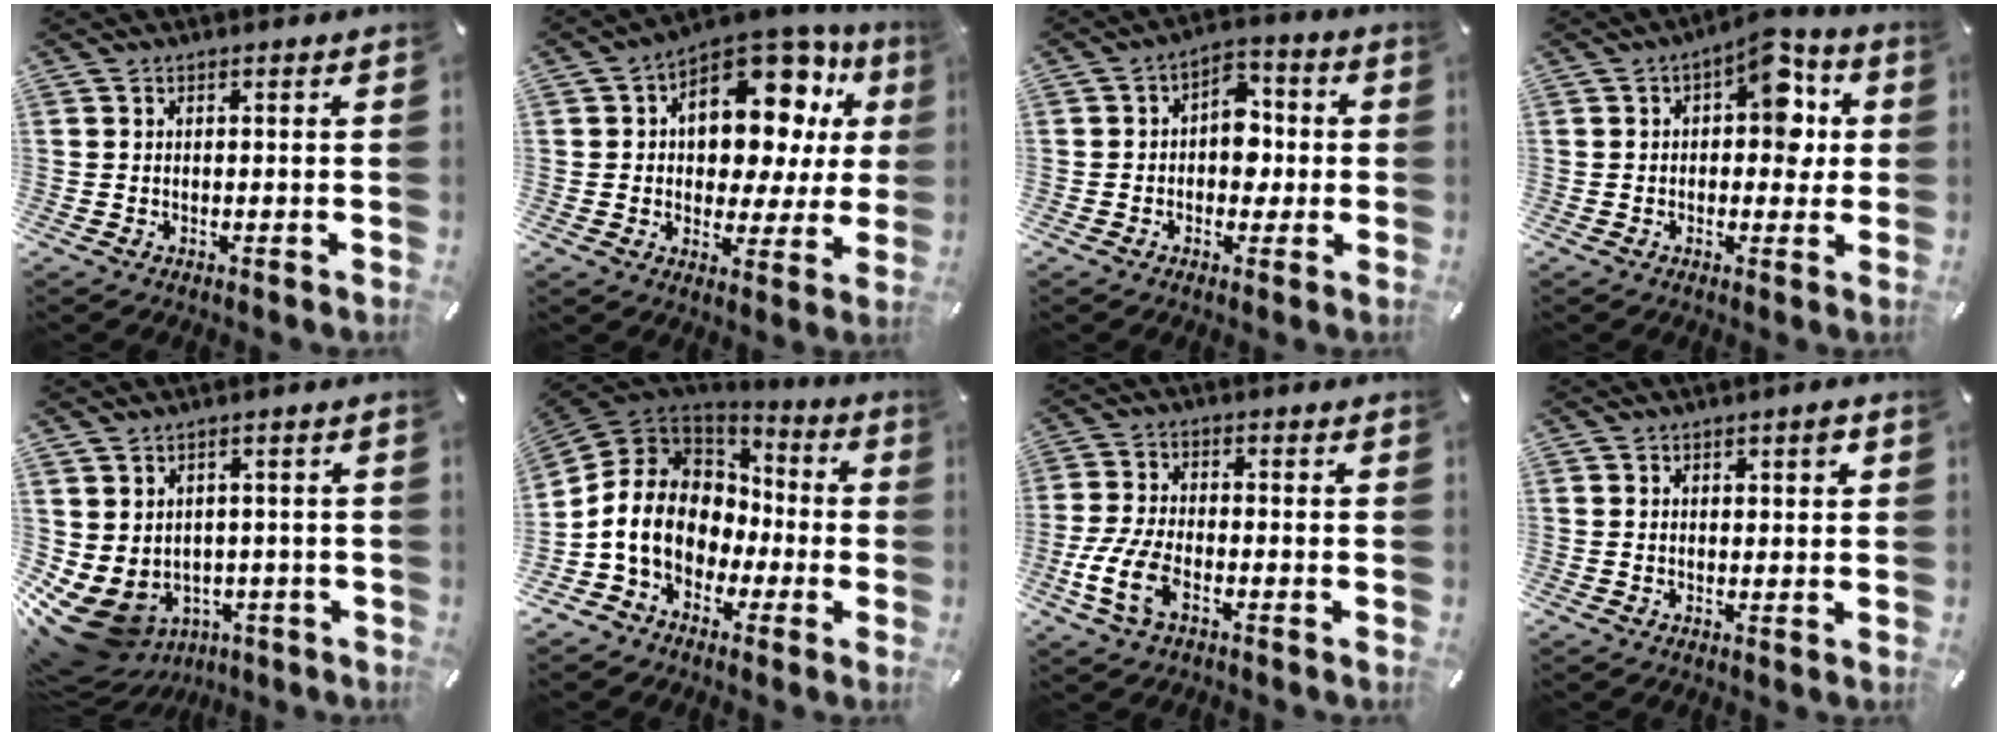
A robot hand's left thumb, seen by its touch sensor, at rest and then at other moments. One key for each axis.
{"total": 17.0, "fx": 7.3, "fy": 10.6, "fz": 11.1, "tx": -0.146, "ty": -0.052, "tz": 0.124}
{"total": 8.3, "fx": -0.6, "fy": 6.3, "fz": 5.4, "tx": -0.062, "ty": 0.011, "tz": -0.015}
{"total": 10.0, "fx": 3.0, "fy": 5.7, "fz": 7.7, "tx": -0.086, "ty": -0.013, "tz": 0.045}
{"total": 7.8, "fx": -2.4, "fy": 6.9, "fz": 2.8, "tx": -0.072, "ty": -0.010, "tz": -0.042}
{"total": 13.1, "fx": -2.5, "fy": 11.5, "fz": 5.9, "tx": -0.152, "ty": 0.010, "tz": -0.042}
{"total": 8.8, "fx": -3.8, "fy": 4.6, "fz": 6.5, "tx": -0.153, "ty": -0.001, "tz": -0.072}
{"total": 1.9, "fx": 0.8, "fy": 0.9, "fz": 1.4, "tx": -0.013, "ty": -0.002, "tz": 0.009}